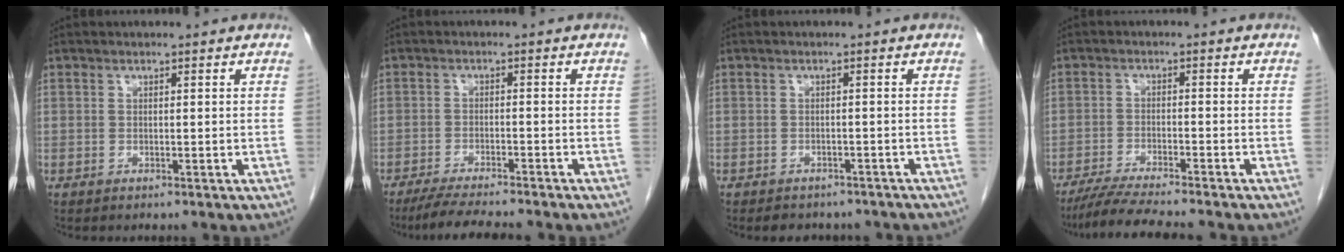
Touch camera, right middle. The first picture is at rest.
{"total": 7.8, "force": [-6.8, 0.0, 3.8], "torque": [-0.056, -0.019, -0.108]}
{"total": 6.6, "force": [-5.7, 2.8, 1.8], "torque": [-0.019, 0.005, -0.059]}
{"total": 8.5, "force": [-7.4, -0.5, 4.1], "torque": [-0.064, -0.023, -0.122]}